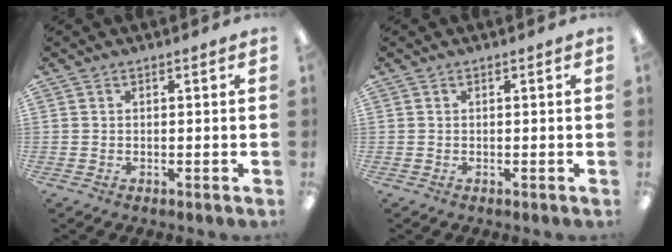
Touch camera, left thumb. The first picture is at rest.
{"total": 0.0}